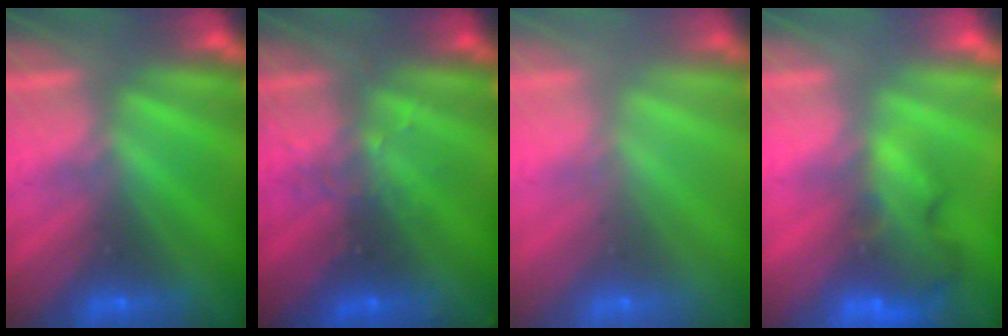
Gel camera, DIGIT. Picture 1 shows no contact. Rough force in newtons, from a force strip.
{"total": 2.9}
{"total": 2.8}
{"total": 7.7}